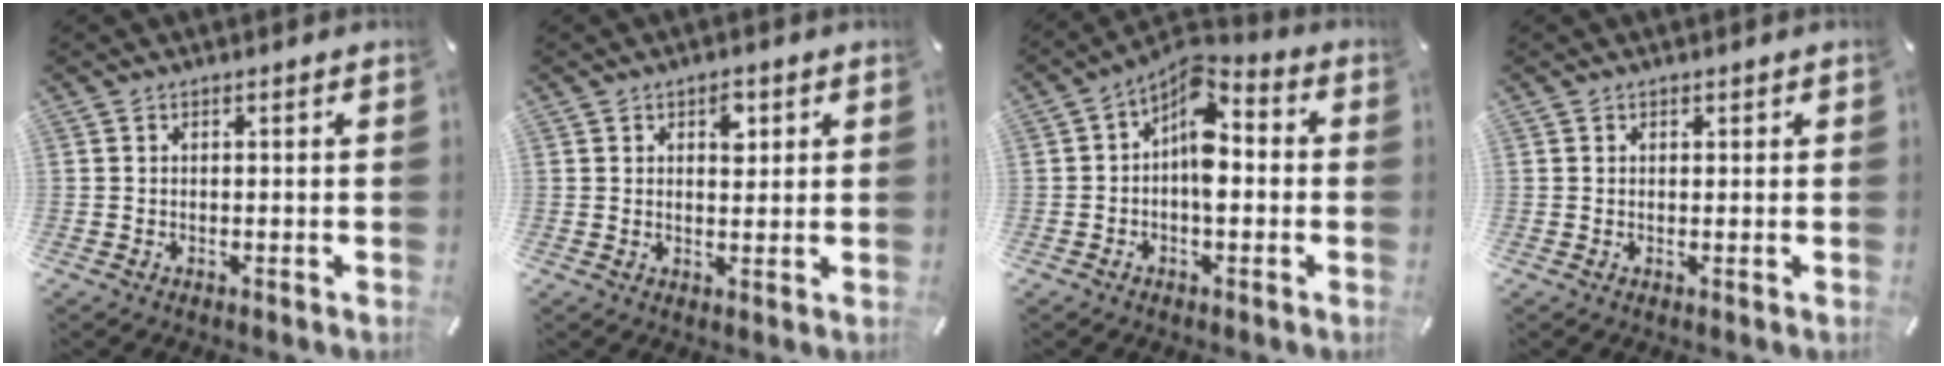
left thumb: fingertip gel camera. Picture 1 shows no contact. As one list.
[{"total": 4.2, "force": [1.8, 2.7, 2.7], "torque": [-0.019, -0.010, 0.023]}, {"total": 9.3, "force": [0.1, 5.3, 7.6], "torque": [-0.118, -0.011, 0.002]}, {"total": 0.7, "force": [0.3, 0.6, 0.1], "torque": [0.006, -0.001, 0.004]}]